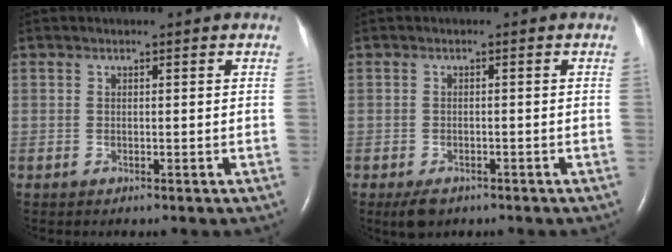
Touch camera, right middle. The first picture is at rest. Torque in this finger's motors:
{"motor_torque": [0.27, -0.31, 0.03, 0.01]}